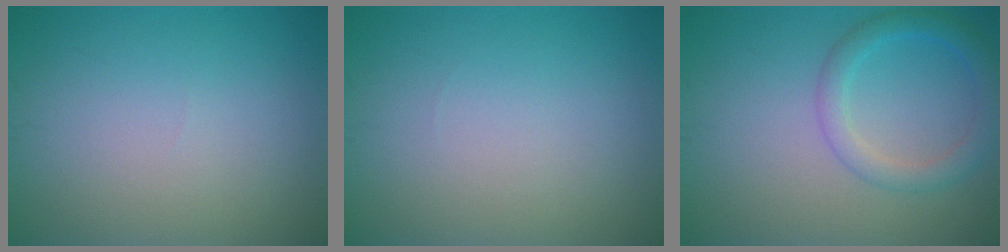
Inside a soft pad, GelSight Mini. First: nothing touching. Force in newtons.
{"total": 0.0}
{"total": 3.1, "press": 3.1, "slide": 0.3}